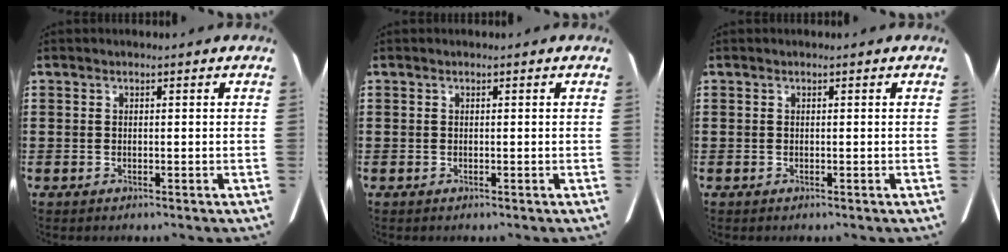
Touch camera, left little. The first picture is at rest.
{"total": 0.0}
{"total": 0.0}